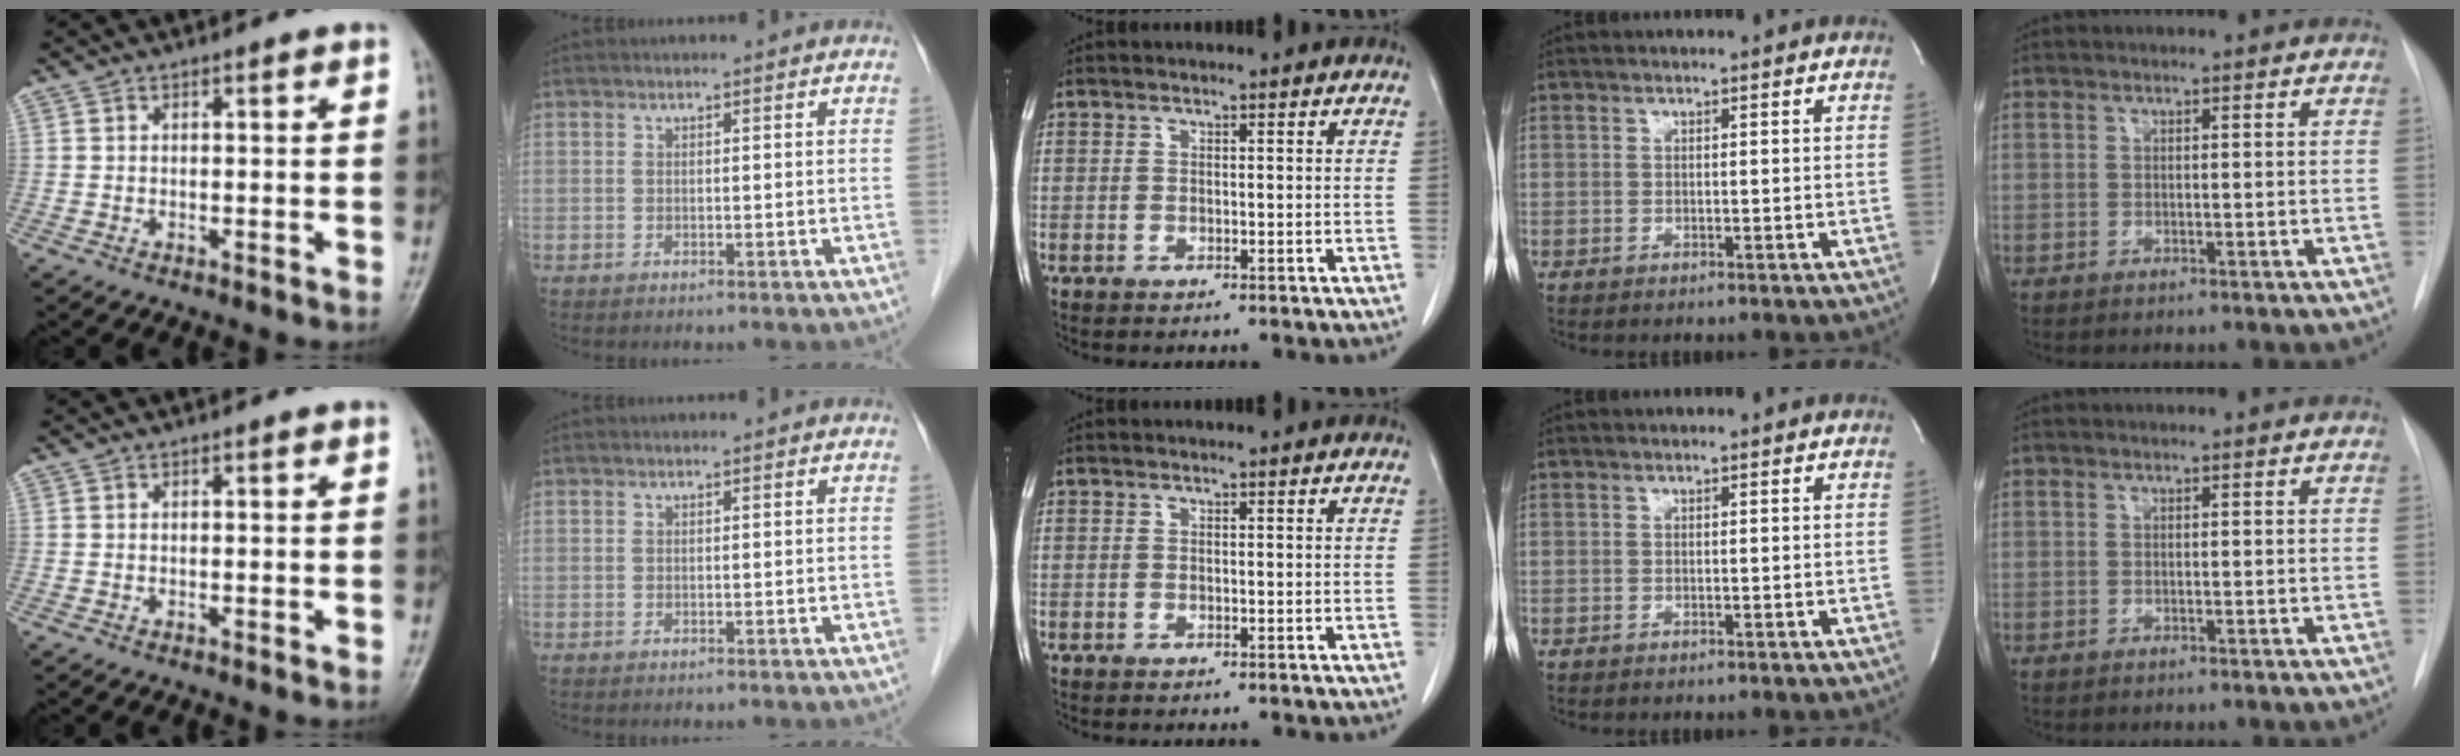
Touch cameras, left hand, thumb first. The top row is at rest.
{}